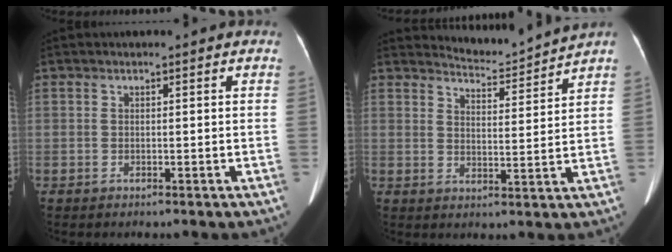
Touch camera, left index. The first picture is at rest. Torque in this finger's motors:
{"motor_torque": [-0.54, -0.41, -0.30, -0.16]}